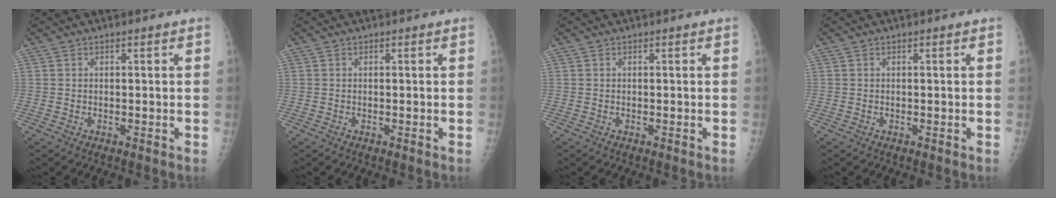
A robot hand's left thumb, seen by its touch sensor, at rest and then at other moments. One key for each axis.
{"total": 0.0}
{"total": 0.0}
{"total": 0.0}